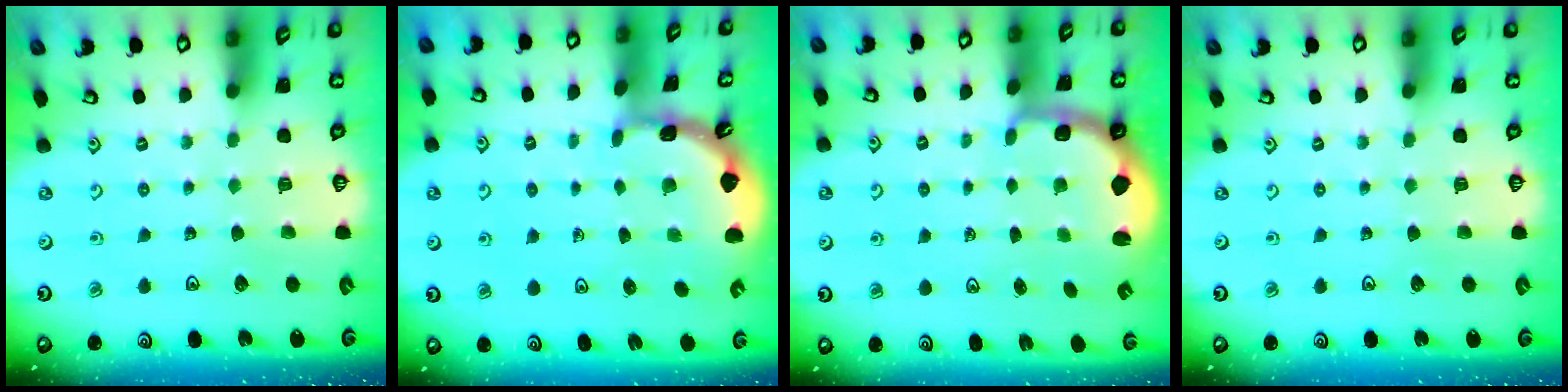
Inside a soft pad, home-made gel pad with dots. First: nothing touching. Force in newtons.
{"total": 1.8, "press": 1.8, "slide": 0.1}
{"total": 2.5, "press": 1.5, "slide": 2.0}
{"total": 0.0}